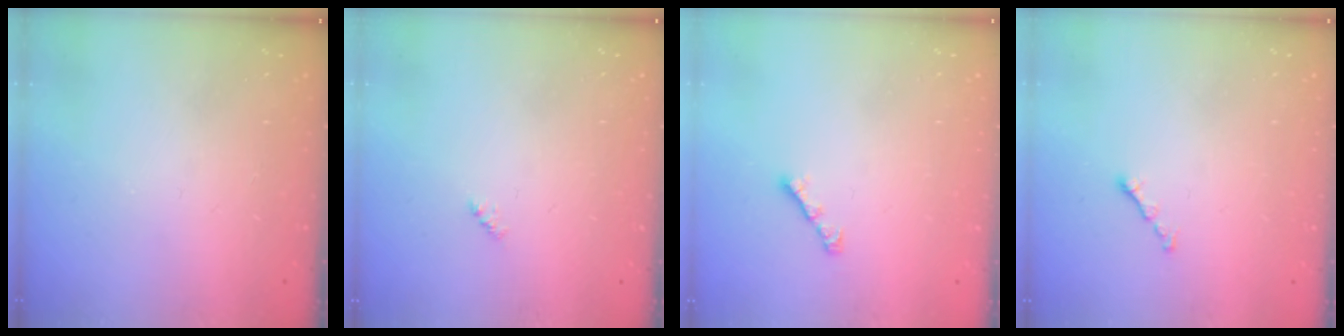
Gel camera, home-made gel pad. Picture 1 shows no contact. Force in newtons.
{"total": 2.4, "press": 2.4, "slide": 0.5}
{"total": 2.6, "press": 2.5, "slide": 0.7}
{"total": 0.8, "press": 0.7, "slide": 0.4}